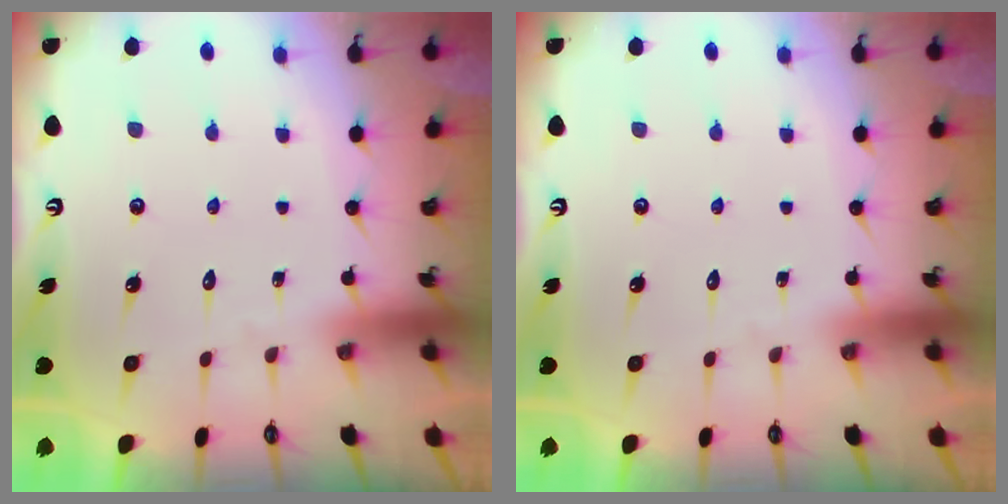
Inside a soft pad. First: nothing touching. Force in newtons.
{"total": 0.0}